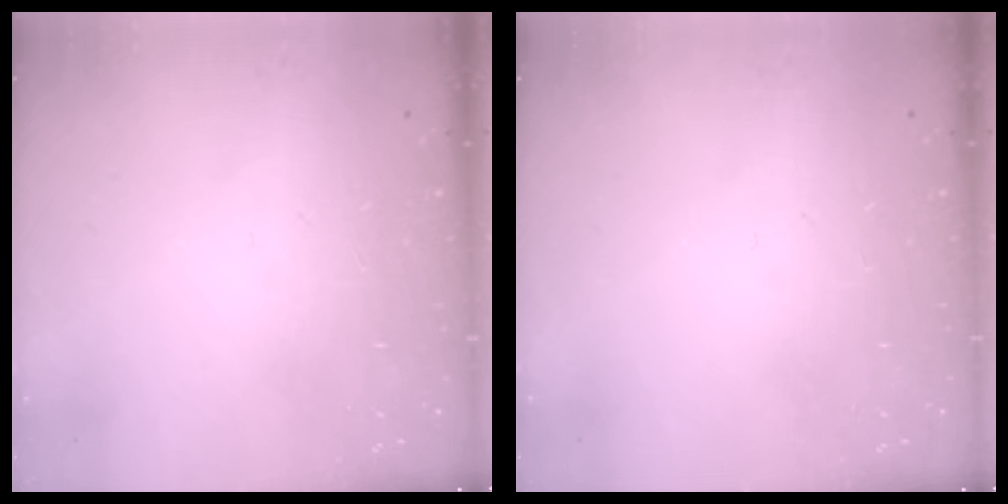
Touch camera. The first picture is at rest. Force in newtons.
{"total": 0.0}